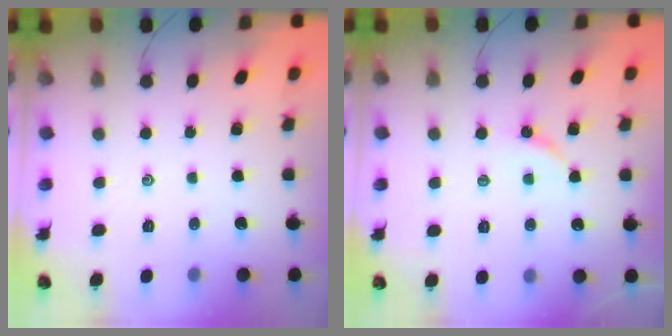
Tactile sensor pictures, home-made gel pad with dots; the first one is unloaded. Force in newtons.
{"total": 4.4, "press": 4.4, "slide": 0.5}